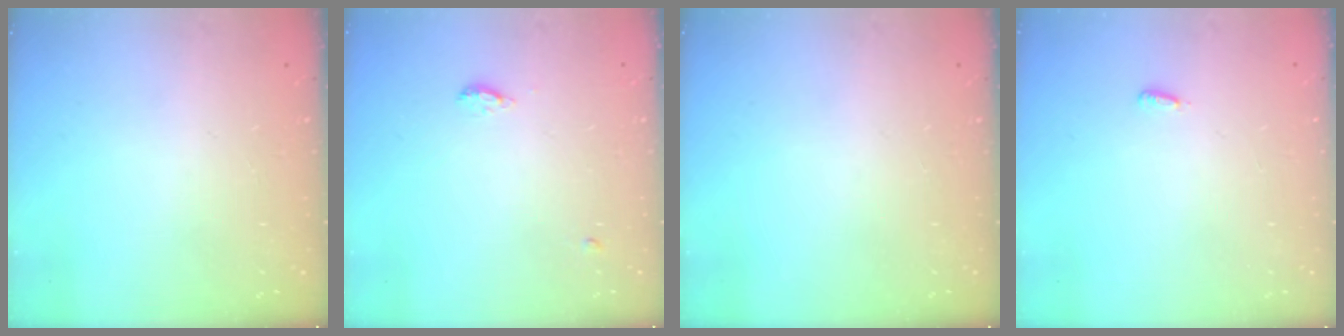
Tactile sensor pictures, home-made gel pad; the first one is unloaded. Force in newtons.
{"total": 8.1, "press": 5.6, "slide": 5.8}
{"total": 0.0}
{"total": 2.7, "press": 2.6, "slide": 0.9}